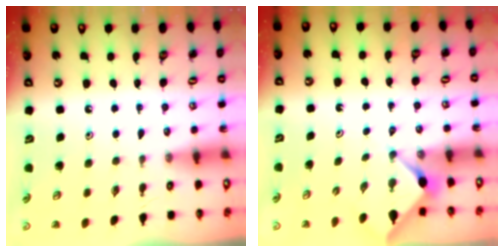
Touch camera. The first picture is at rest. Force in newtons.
{"total": 3.1, "press": 3.0, "slide": 0.4}